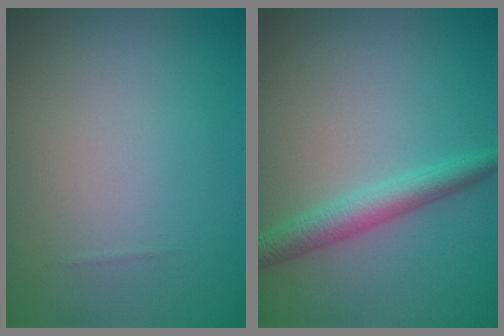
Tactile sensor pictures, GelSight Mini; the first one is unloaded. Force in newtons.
{"total": 3.1, "press": 3.1, "slide": 0.1}